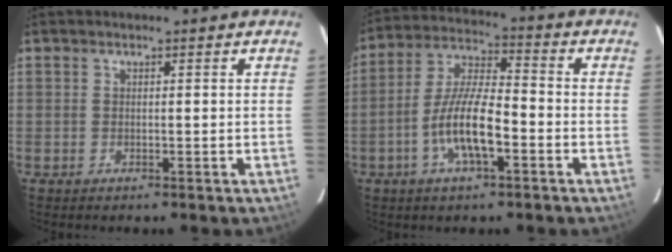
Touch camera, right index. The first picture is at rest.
{"total": 11.2, "force": [-4.2, 3.0, 10.0], "torque": [-0.203, 0.001, -0.080]}